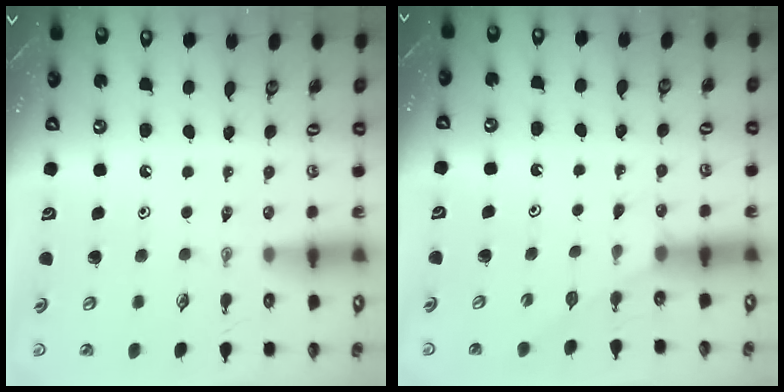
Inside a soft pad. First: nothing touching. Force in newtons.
{"total": 2.5, "press": 2.5, "slide": 0.3}